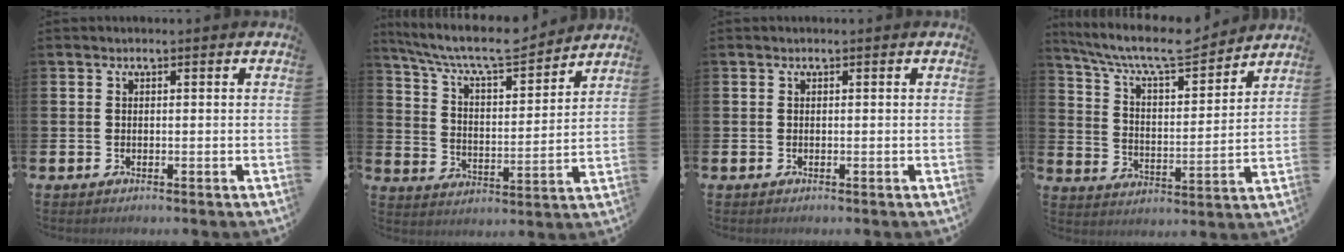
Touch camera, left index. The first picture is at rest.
{"total": 8.7, "force": [8.0, 1.4, 3.1], "torque": [-0.099, -0.052, 0.137]}
{"total": 0.0}
{"total": 8.9, "force": [8.1, 1.6, 3.4], "torque": [-0.096, -0.053, 0.137]}